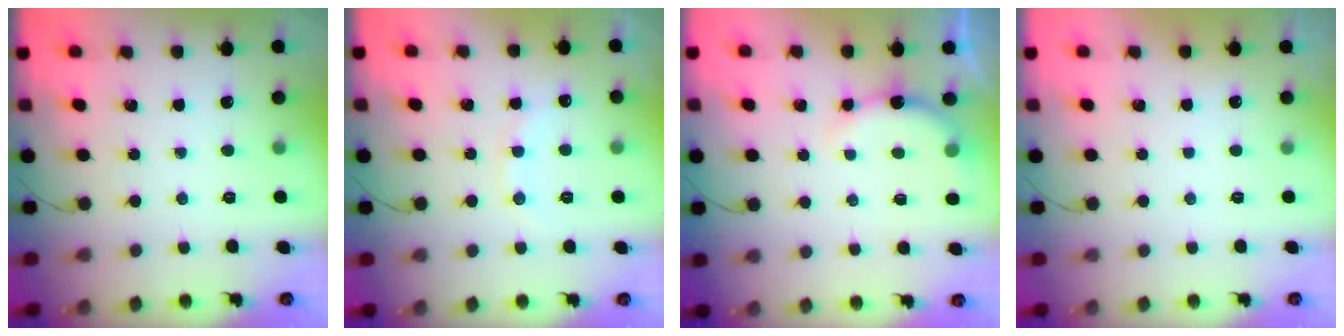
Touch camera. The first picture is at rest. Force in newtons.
{"total": 8.4, "press": 8.2, "slide": 1.6}
{"total": 4.8, "press": 4.8, "slide": 0.8}
{"total": 3.0, "press": 3.0, "slide": 0.1}